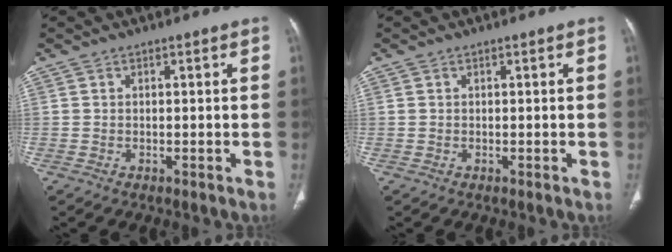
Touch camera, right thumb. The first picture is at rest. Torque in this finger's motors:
{"motor_torque": [0.01, 0.23, 0.08, -0.17, 0.02]}